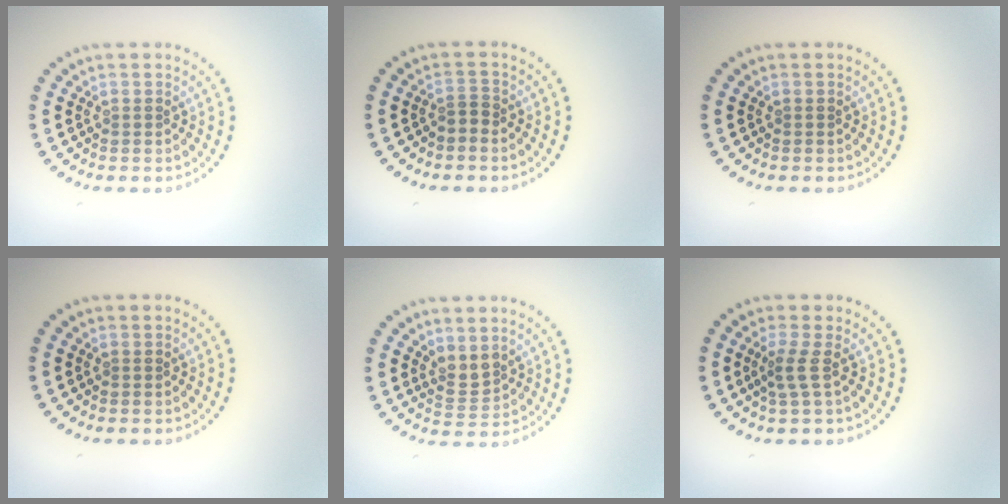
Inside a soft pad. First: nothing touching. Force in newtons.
{"total": 1.3, "press": 0.9, "slide": 0.9}
{"total": 0.0}
{"total": 0.0}
{"total": 1.9, "press": 1.6, "slide": 1.1}
{"total": 1.9, "press": 1.2, "slide": 1.4}